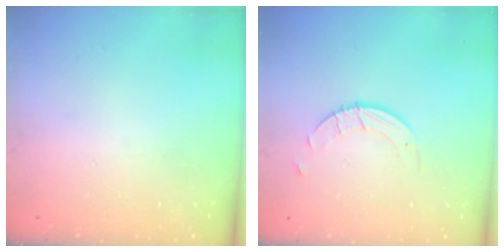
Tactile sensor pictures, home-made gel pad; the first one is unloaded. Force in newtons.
{"total": 2.7, "press": 2.7, "slide": 0.3}